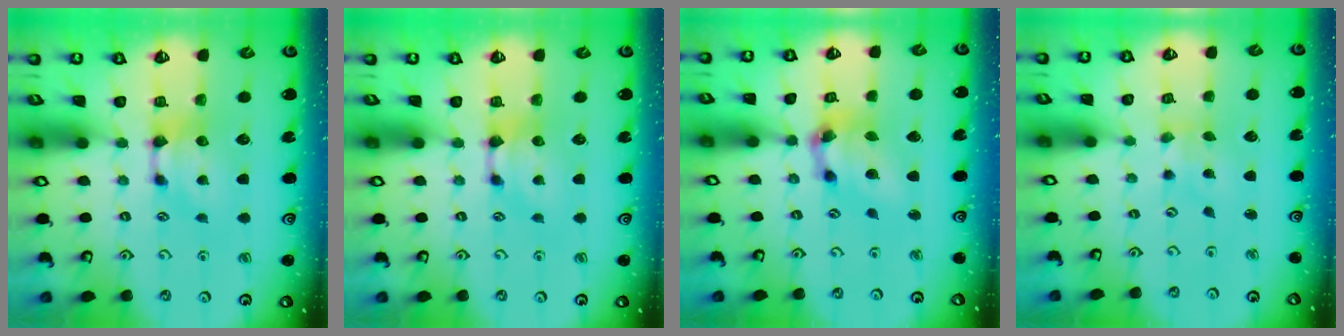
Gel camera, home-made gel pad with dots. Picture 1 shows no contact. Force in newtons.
{"total": 0.0}
{"total": 7.0, "press": 6.6, "slide": 2.3}
{"total": 2.8, "press": 2.7, "slide": 0.9}